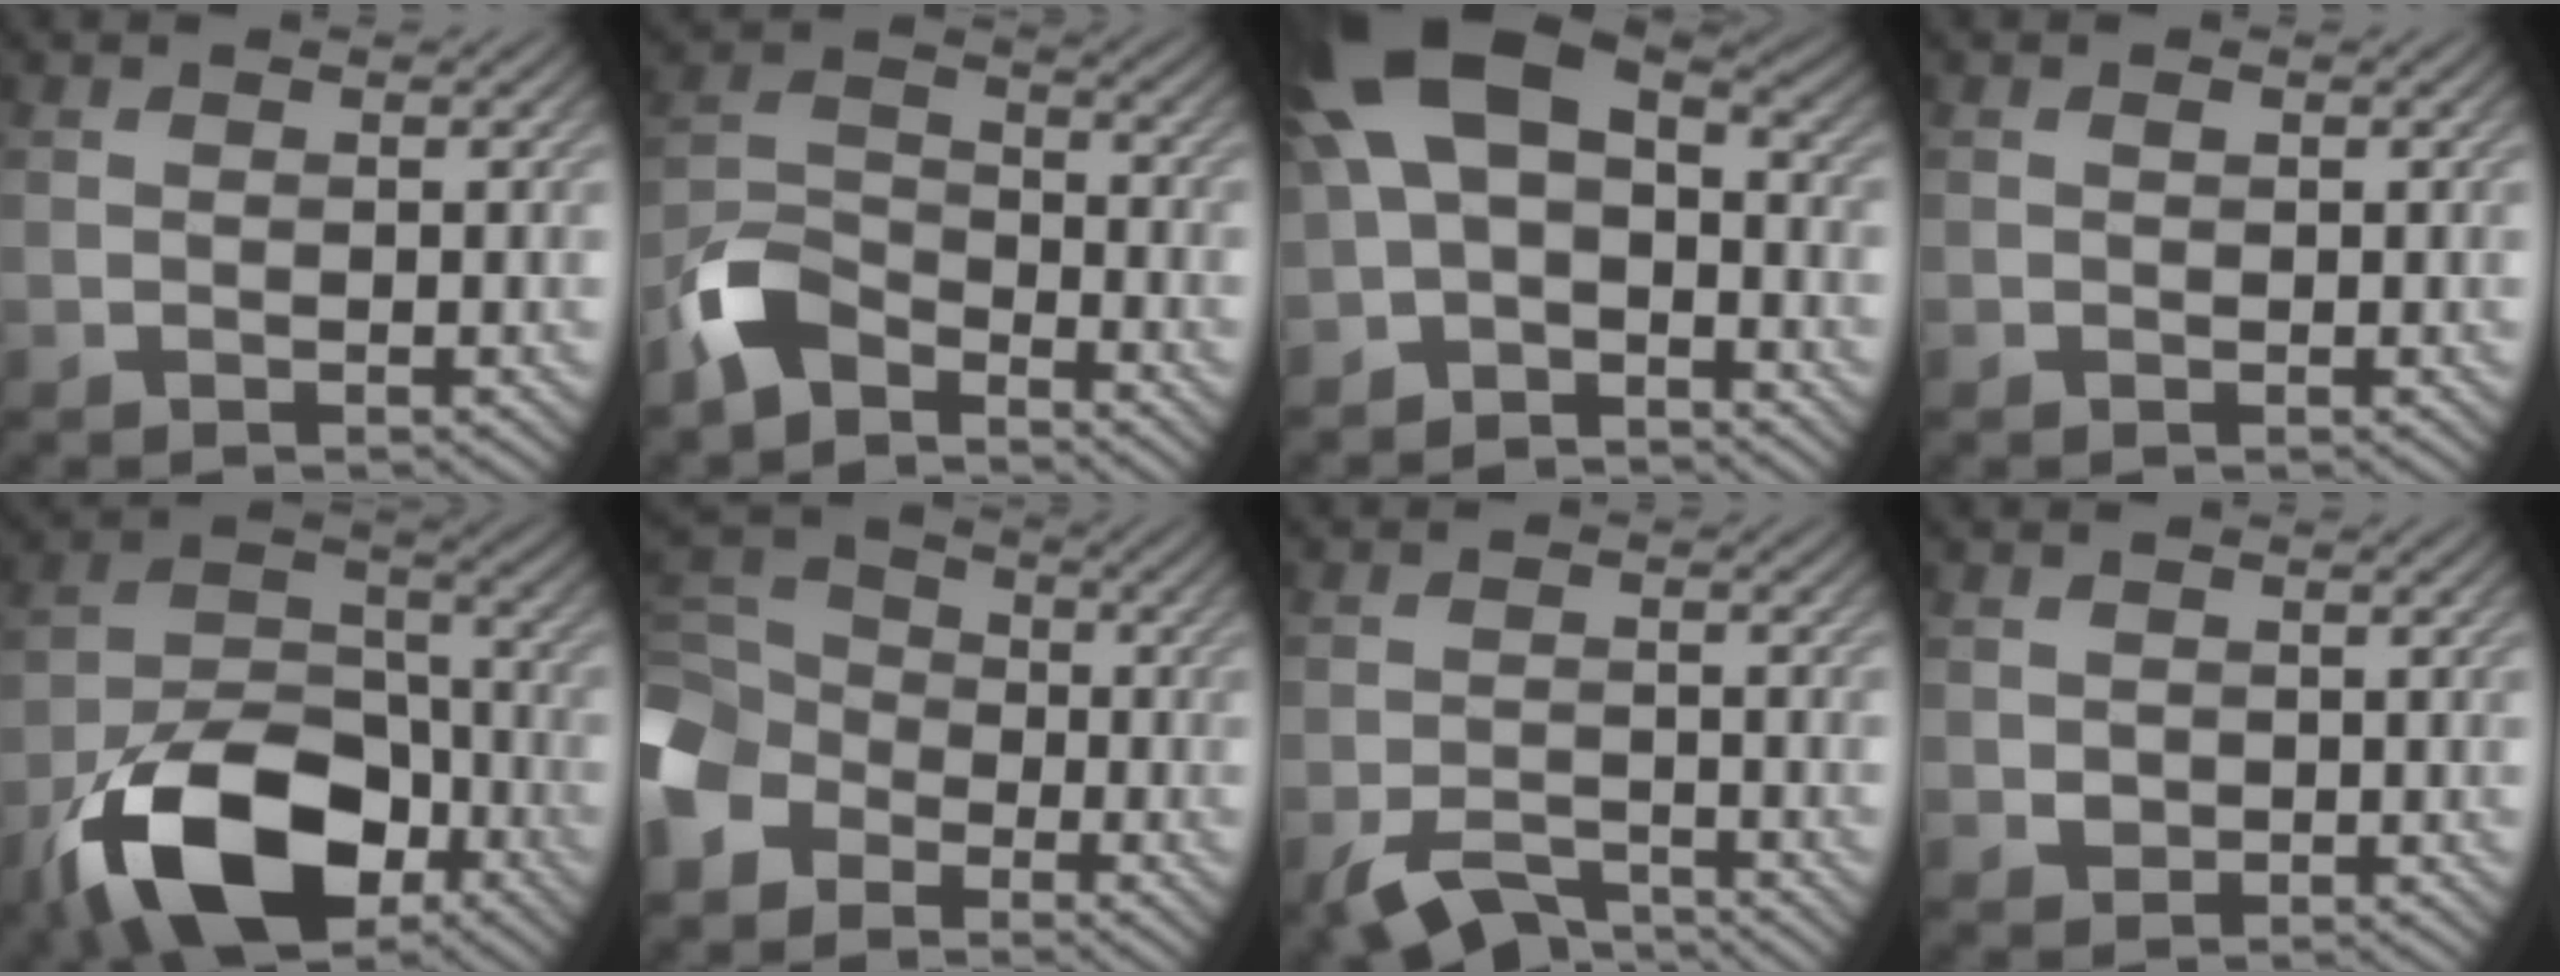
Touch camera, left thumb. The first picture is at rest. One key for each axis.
{"total": 7.4, "fx": -5.6, "fy": 3.1, "fz": 3.7, "tx": -0.082, "ty": -0.002, "tz": -0.133}
{"total": 9.6, "fx": -1.4, "fy": 5.9, "fz": 7.5, "tx": -0.149, "ty": 0.005, "tz": -0.039}
{"total": 0.5, "fx": 0.1, "fy": 0.4, "fz": 0.4, "tx": -0.006, "ty": -0.002, "tz": 0.001}
{"total": 15.6, "fx": -8.5, "fy": 8.6, "fz": 9.9, "tx": -0.206, "ty": -0.023, "tz": -0.163}
{"total": 10.3, "fx": -4.9, "fy": 7.7, "fz": 4.9, "tx": -0.158, "ty": -0.017, "tz": -0.118}
{"total": 4.5, "fx": -3.5, "fy": 1.6, "fz": 2.5, "tx": -0.048, "ty": -0.007, "tz": -0.062}
{"total": 1.4, "fx": 0.4, "fy": 1.3, "fz": 0.5, "tx": -0.016, "ty": -0.006, "tz": 0.009}